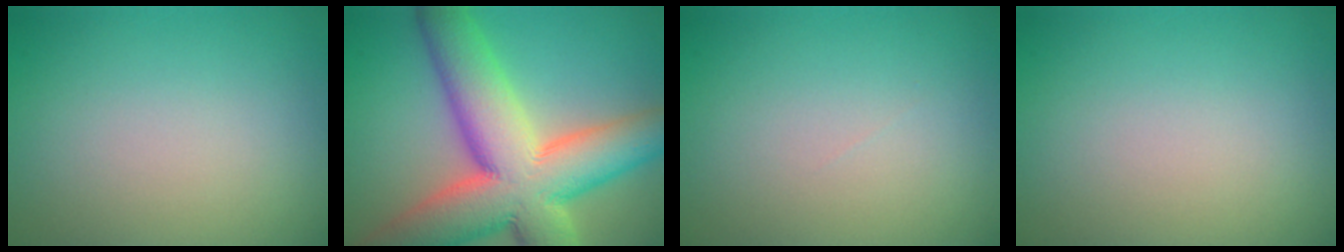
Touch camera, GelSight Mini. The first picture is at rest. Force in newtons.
{"total": 13.9, "press": 13.9, "slide": 1.0}
{"total": 0.0}
{"total": 0.0}